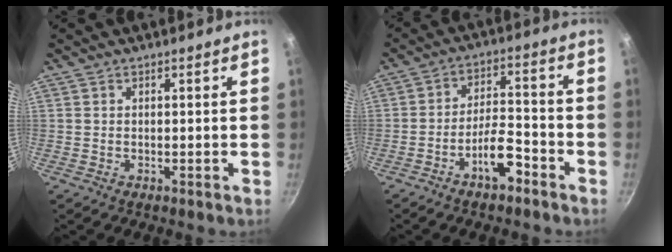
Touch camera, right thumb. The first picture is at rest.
{"total": 7.9, "force": [-4.9, 2.9, 5.5], "torque": [-0.084, 0.049, -0.080]}